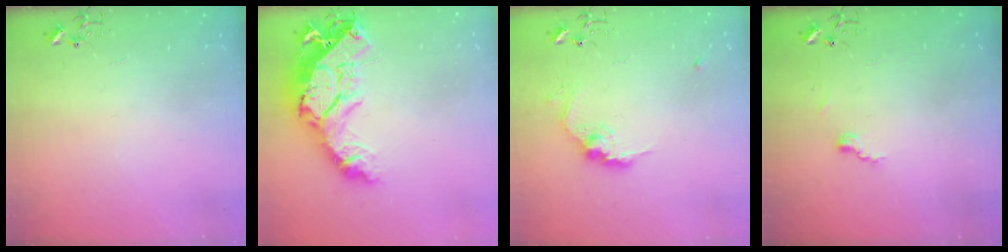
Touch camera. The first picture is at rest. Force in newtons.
{"total": 21.7, "press": 21.6, "slide": 2.0}
{"total": 11.1, "press": 11.1, "slide": 0.5}
{"total": 5.5, "press": 5.5, "slide": 0.6}